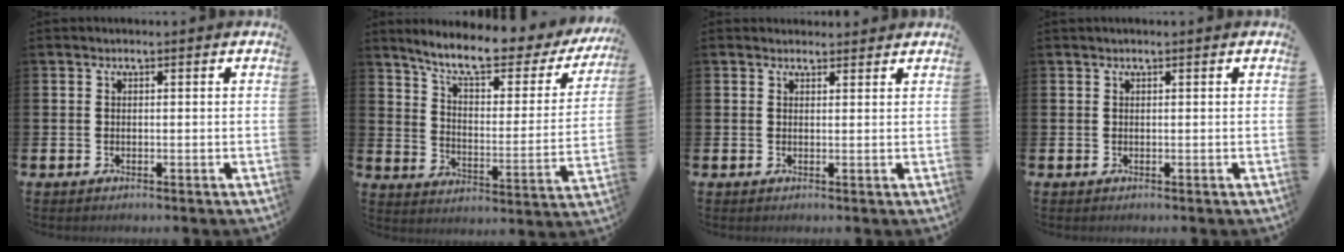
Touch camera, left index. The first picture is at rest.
{"total": 9.4, "force": [7.9, 2.0, 4.6], "torque": [-0.118, -0.051, 0.133]}
{"total": 1.5, "force": [1.4, 0.5, 0.0], "torque": [0.006, -0.003, 0.025]}
{"total": 0.0}